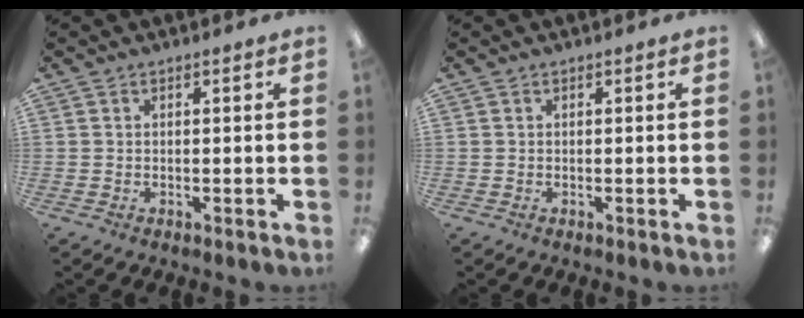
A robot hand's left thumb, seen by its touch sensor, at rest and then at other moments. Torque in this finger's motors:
{"motor_torque": [0.00, 0.00, 0.01, 0.01, 0.00]}